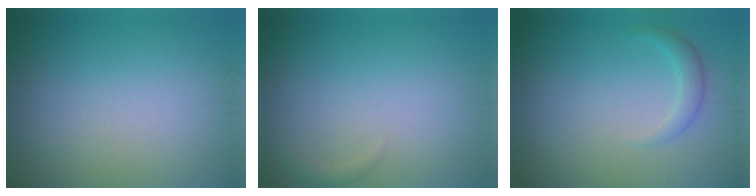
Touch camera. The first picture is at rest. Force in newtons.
{"total": 0.7, "press": 0.7, "slide": 0.1}
{"total": 1.6, "press": 1.6, "slide": 0.1}